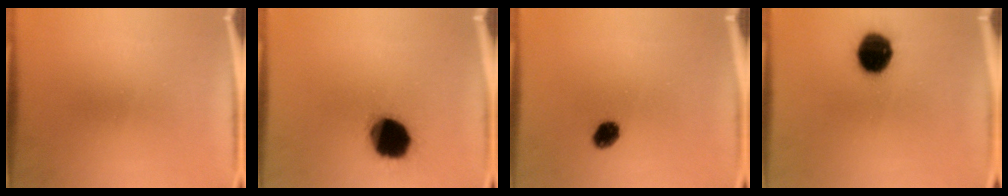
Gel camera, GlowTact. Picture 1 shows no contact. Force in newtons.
{"total": 16.9}
{"total": 4.5}
{"total": 12.2}